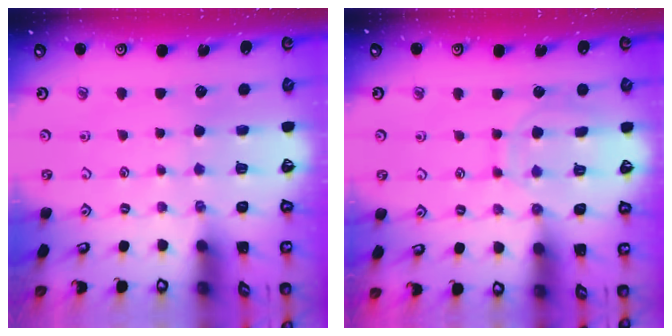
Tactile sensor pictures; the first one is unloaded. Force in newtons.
{"total": 9.7, "press": 9.7, "slide": 0.8}